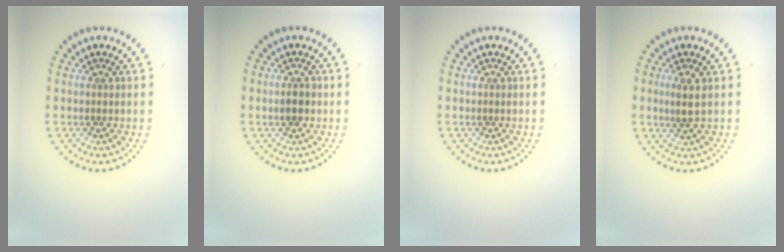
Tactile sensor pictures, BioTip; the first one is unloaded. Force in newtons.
{"total": 1.7, "press": 1.7, "slide": 0.2}
{"total": 0.0}
{"total": 1.9, "press": 1.7, "slide": 0.8}